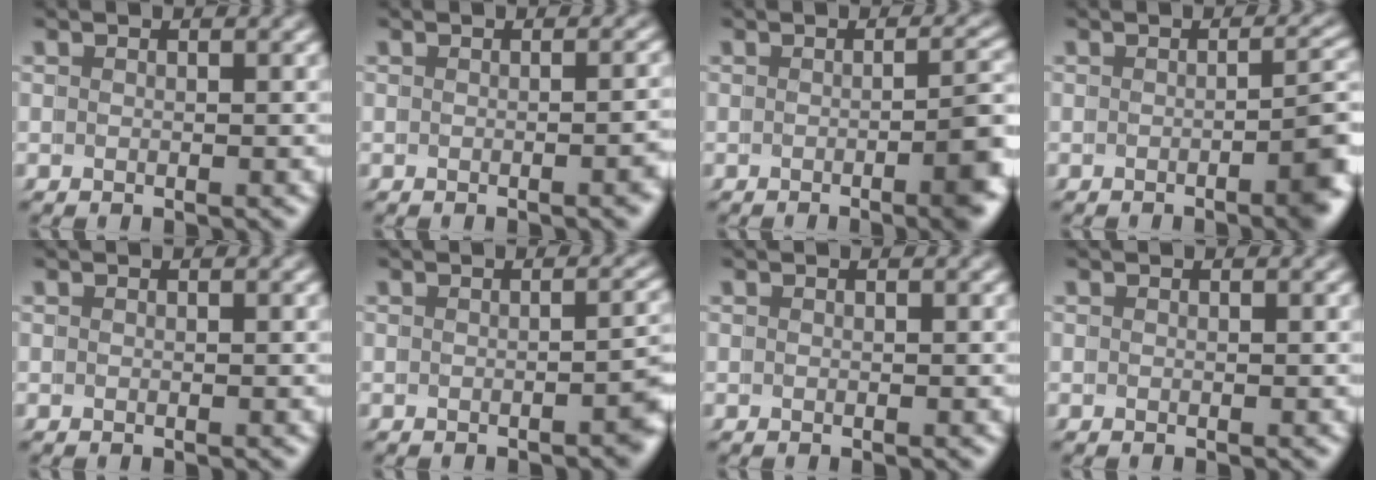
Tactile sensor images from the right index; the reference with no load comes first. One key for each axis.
{"total": 1.2, "fx": -0.7, "fy": -0.2, "fz": 1.0, "tx": -0.002, "ty": 0.007, "tz": -0.013}
{"total": 4.0, "fx": -1.6, "fy": 0.1, "fz": 3.6, "tx": -0.026, "ty": 0.004, "tz": -0.028}
{"total": 3.7, "fx": -1.7, "fy": 0.3, "fz": 3.2, "tx": -0.022, "ty": 0.003, "tz": -0.028}
{"total": 0.0}
{"total": 2.2, "fx": -1.1, "fy": 0.5, "fz": 1.8, "tx": -0.002, "ty": 0.003, "tz": -0.019}
{"total": 0.0}
{"total": 0.0}